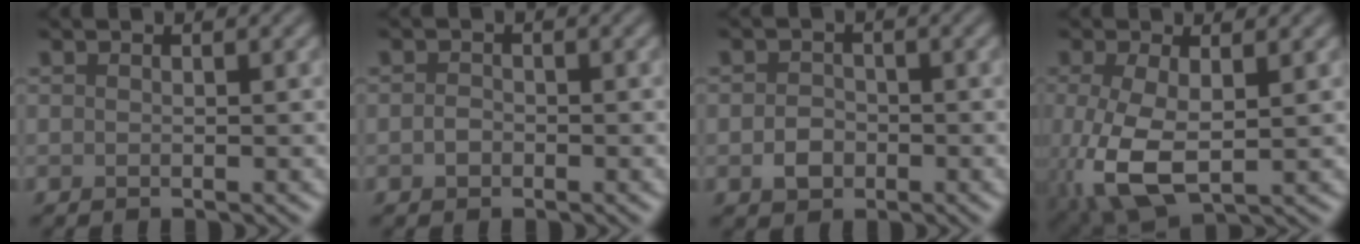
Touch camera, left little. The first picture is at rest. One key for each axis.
{"total": 1.0, "fx": -0.4, "fy": 0.8, "fz": 0.5, "tx": -0.010, "ty": -0.002, "tz": -0.010}
{"total": 2.2, "fx": -0.7, "fy": 1.7, "fz": 1.1, "tx": -0.015, "ty": -0.002, "tz": -0.018}
{"total": 6.6, "fx": -1.0, "fy": 3.0, "fz": 5.7, "tx": -0.141, "ty": -0.015, "tz": -0.013}